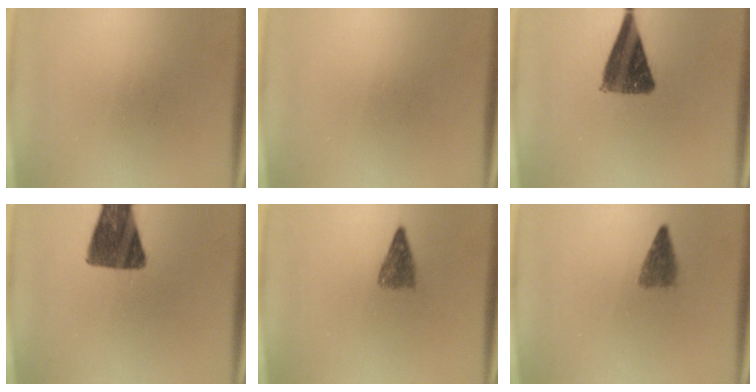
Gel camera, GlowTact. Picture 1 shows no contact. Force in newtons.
{"total": 0.0}
{"total": 10.7}
{"total": 12.8}
{"total": 2.9}
{"total": 2.8}